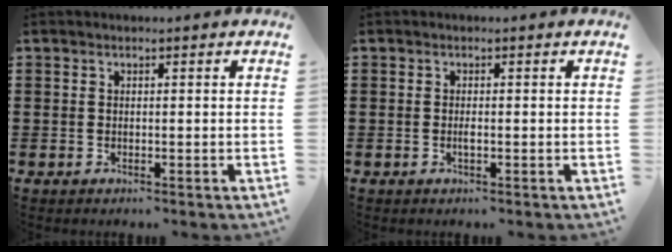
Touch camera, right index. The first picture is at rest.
{"total": 0.9, "force": [-0.3, 0.2, 0.9], "torque": [-0.024, -0.004, -0.007]}